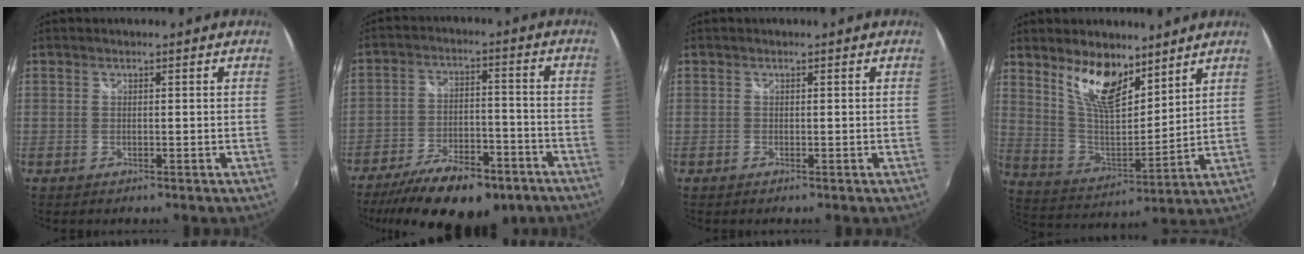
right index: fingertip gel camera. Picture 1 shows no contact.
{"total": 19.0, "force": [-13.5, 8.0, 10.7], "torque": [-0.206, -0.016, -0.195]}
{"total": 0.0}
{"total": 12.9, "force": [8.8, 5.1, 8.0], "torque": [-0.149, -0.008, 0.171]}